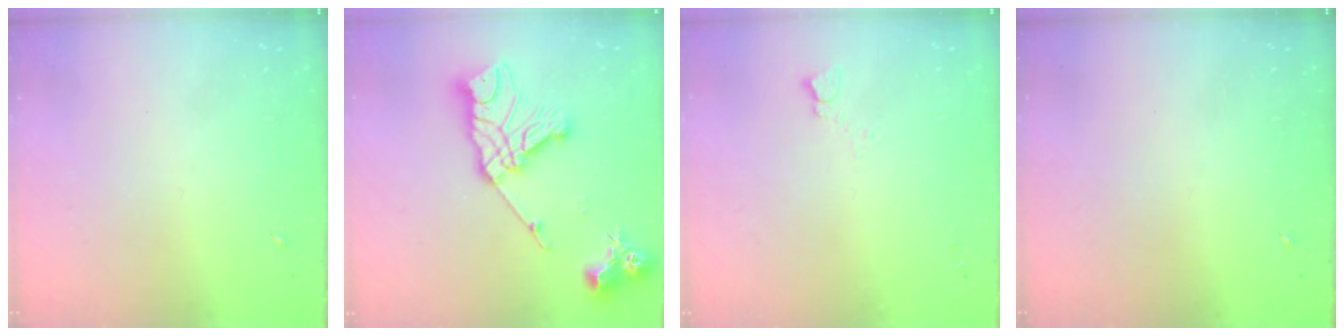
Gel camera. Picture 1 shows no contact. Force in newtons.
{"total": 17.7, "press": 17.6, "slide": 1.3}
{"total": 2.8, "press": 2.7, "slide": 0.3}
{"total": 0.0}